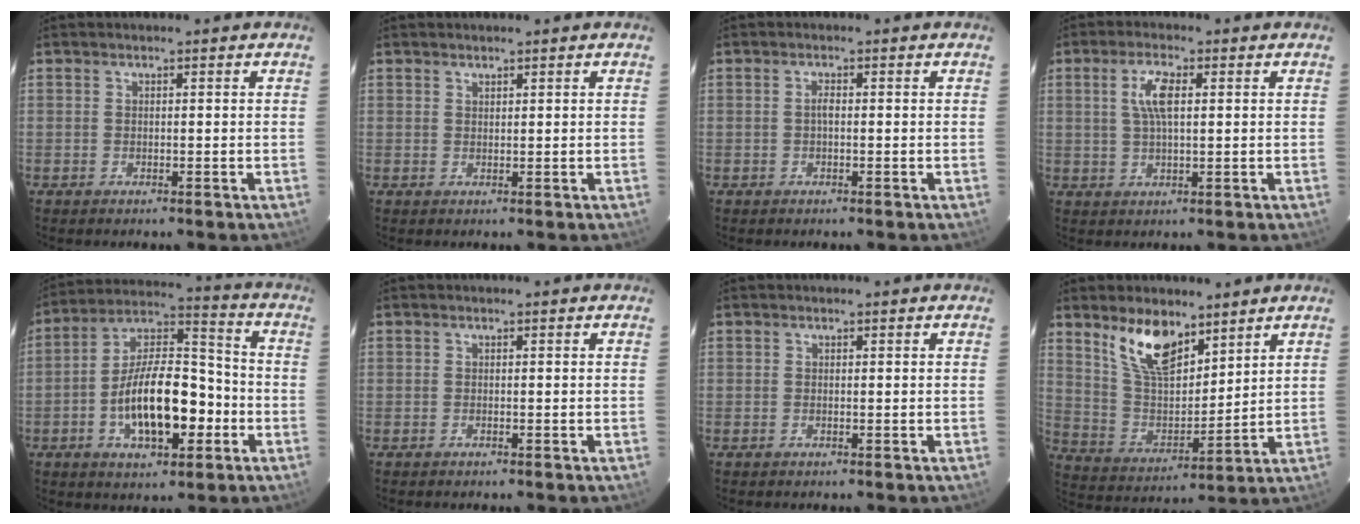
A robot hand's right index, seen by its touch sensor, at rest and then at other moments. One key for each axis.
{"total": 0.7, "fx": 0.6, "fy": 0.3, "fz": 0.1, "tx": -0.002, "ty": 0.001, "tz": 0.012}
{"total": 1.0, "fx": -0.2, "fy": 0.4, "fz": 0.9, "tx": -0.017, "ty": 0.005, "tz": -0.005}
{"total": 5.2, "fx": 1.3, "fy": 1.8, "fz": 4.7, "tx": -0.092, "ty": 0.007, "tz": 0.026}
{"total": 16.5, "fx": -4.9, "fy": 7.3, "fz": 14.0, "tx": -0.251, "ty": 0.017, "tz": -0.079}
{"total": 0.0}
{"total": 0.0}
{"total": 12.5, "fx": 8.4, "fy": 5.4, "fz": 7.5, "tx": -0.142, "ty": 0.002, "tz": 0.167}